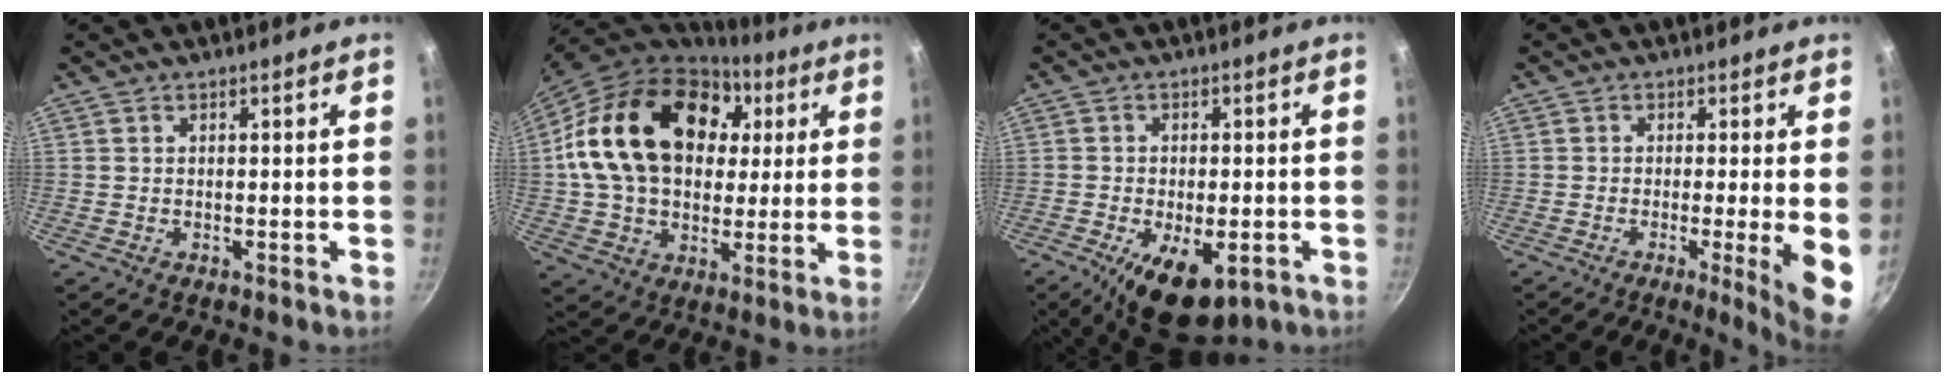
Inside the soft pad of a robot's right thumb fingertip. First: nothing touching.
{"total": 25.8, "force": [6.0, 18.2, 17.2], "torque": [-0.286, 0.019, 0.099]}
{"total": 10.9, "force": [-4.6, 5.2, 8.4], "torque": [-0.114, 0.006, -0.060]}
{"total": 7.8, "force": [-1.3, 0.4, 7.6], "torque": [-0.101, -0.011, -0.017]}